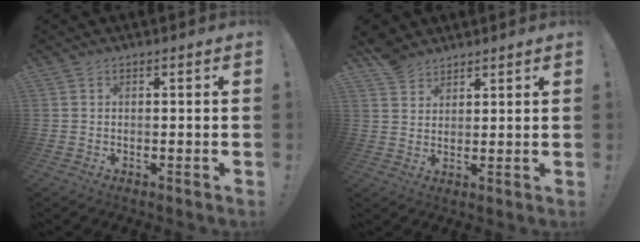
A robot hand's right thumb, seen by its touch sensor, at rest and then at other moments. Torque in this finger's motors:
{"motor_torque": [-0.66, 1.27, 0.45, 0.90, -0.01]}